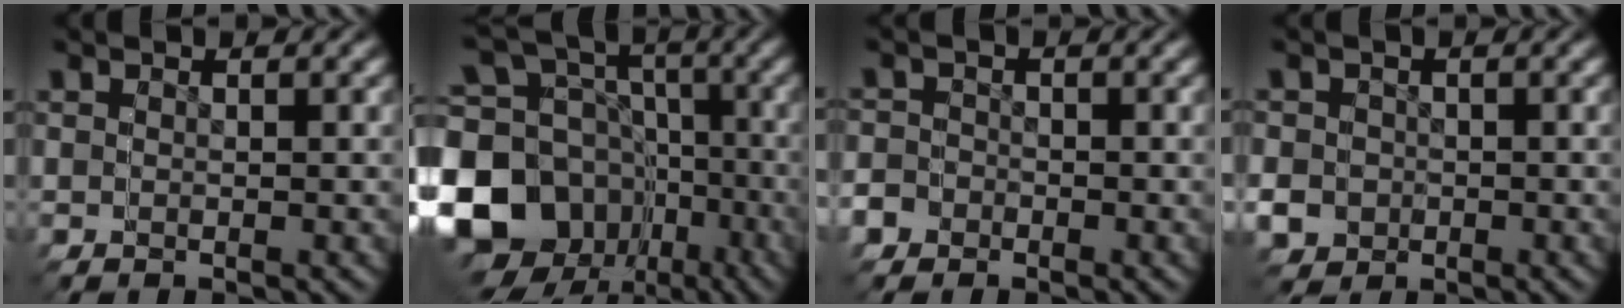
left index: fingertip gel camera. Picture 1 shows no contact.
{"total": 12.9, "force": [-5.0, 9.7, 6.9], "torque": [-0.131, -0.068, -0.061]}
{"total": 3.5, "force": [-1.5, 2.3, -2.0], "torque": [0.002, -0.027, -0.019]}
{"total": 3.9, "force": [0.1, 3.9, -0.6], "torque": [-0.011, -0.020, 0.007]}